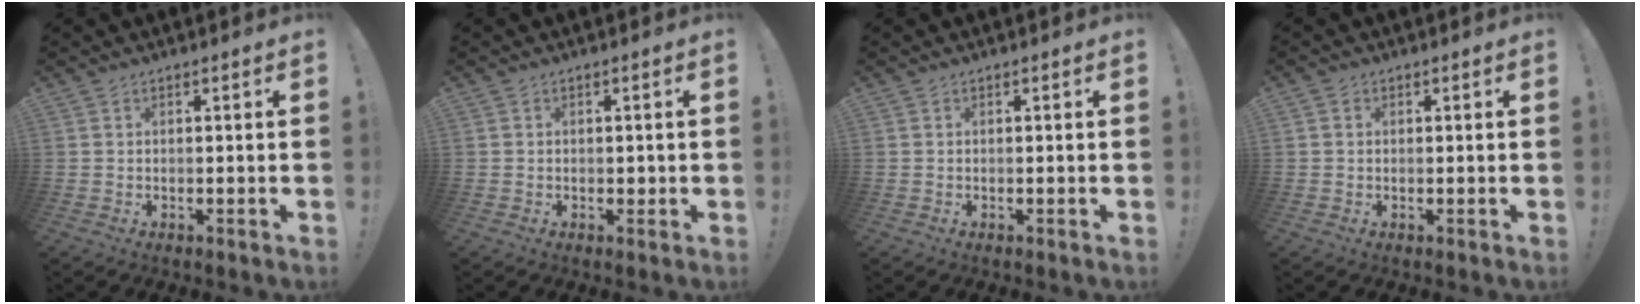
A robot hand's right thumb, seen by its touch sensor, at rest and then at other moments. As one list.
[{"total": 0.9, "force": [0.1, 0.8, 0.4], "torque": [-0.006, 0.005, 0.001]}, {"total": 0.0}, {"total": 0.9, "force": [0.0, 0.9, 0.2], "torque": [0.000, 0.001, 0.000]}]